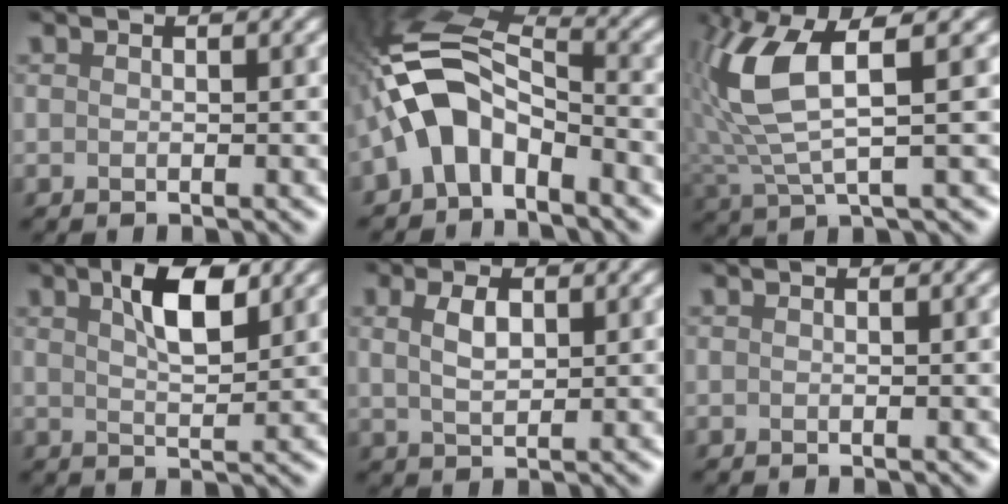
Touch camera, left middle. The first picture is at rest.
{"total": 6.2, "force": [-3.6, 3.3, 3.8], "torque": [-0.092, 0.020, -0.064]}
{"total": 5.4, "force": [1.7, 1.2, 4.9], "torque": [-0.148, 0.006, 0.053]}
{"total": 2.6, "force": [1.7, 0.1, 2.0], "torque": [-0.048, 0.008, 0.043]}
{"total": 0.9, "force": [0.6, 0.0, 0.6], "torque": [-0.032, 0.003, 0.029]}
{"total": 0.0}